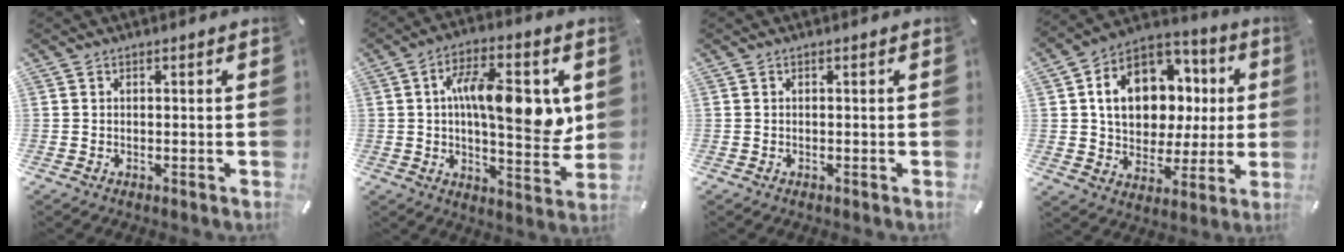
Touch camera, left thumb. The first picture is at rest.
{"total": 16.4, "force": [3.3, 6.5, 14.6], "torque": [-0.216, -0.002, 0.046]}
{"total": 0.0}
{"total": 15.7, "force": [3.2, 12.4, 9.1], "torque": [-0.146, -0.011, 0.066]}